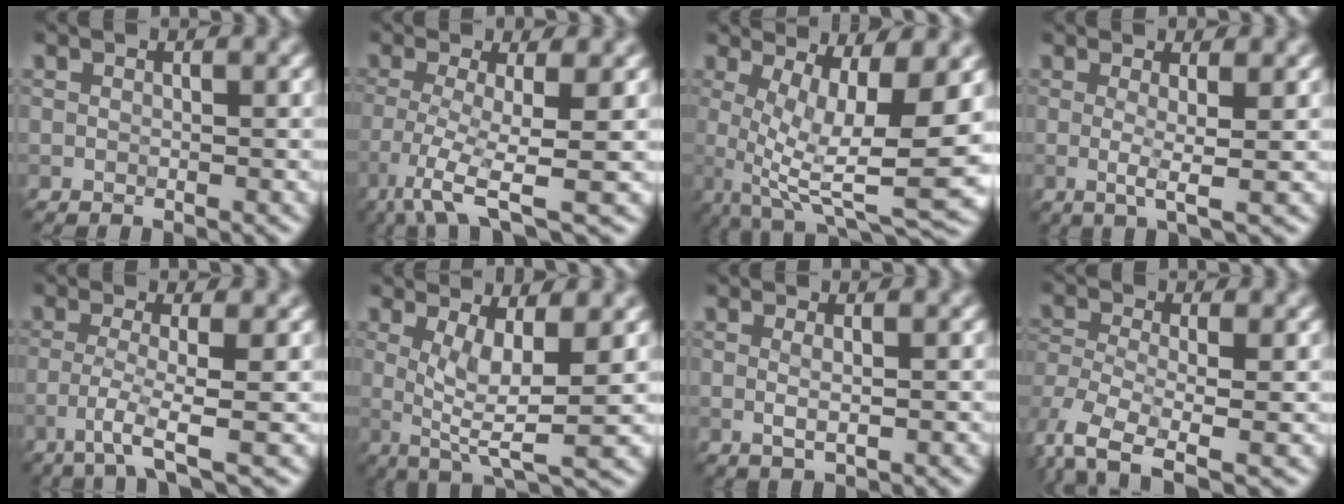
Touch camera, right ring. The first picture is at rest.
{"total": 6.0, "force": [-3.0, 1.0, 5.1], "torque": [-0.099, -0.008, -0.069]}
{"total": 9.9, "force": [0.9, 2.8, 9.5], "torque": [-0.152, -0.012, 0.019]}
{"total": 2.5, "force": [0.1, 0.3, 2.5], "torque": [-0.048, -0.006, -0.002]}
{"total": 3.5, "force": [-1.5, 0.2, 3.2], "torque": [-0.061, -0.003, -0.042]}
{"total": 5.5, "force": [0.9, 1.2, 5.3], "torque": [-0.091, -0.004, 0.017]}
{"total": 1.1, "force": [0.3, 0.2, 1.1], "torque": [-0.023, 0.000, 0.006]}
{"total": 5.0, "force": [-2.4, 2.4, 3.6], "torque": [-0.087, -0.010, -0.055]}